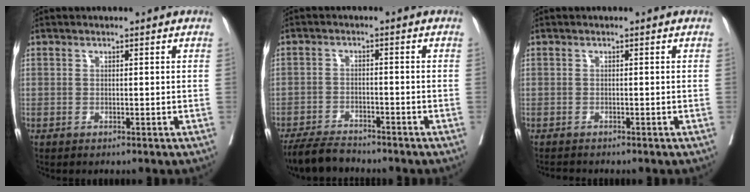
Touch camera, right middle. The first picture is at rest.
{"total": 5.7, "force": [-5.4, 1.0, 1.6], "torque": [-0.027, -0.017, -0.095]}
{"total": 1.1, "force": [-1.1, 0.1, 0.1], "torque": [-0.005, -0.006, -0.017]}